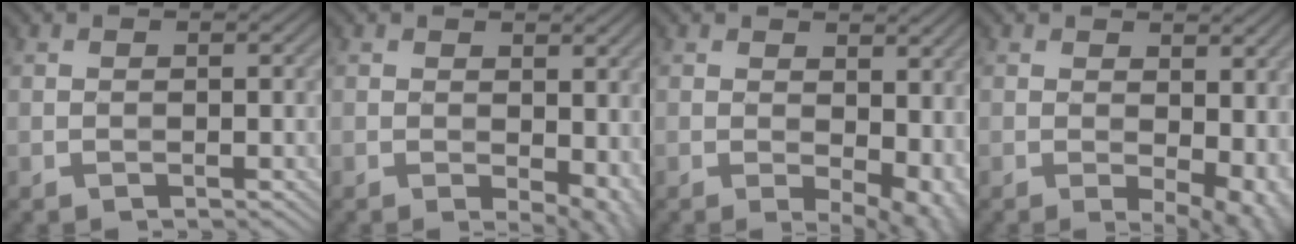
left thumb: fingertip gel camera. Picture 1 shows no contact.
{"total": 4.8, "force": [-0.2, 2.6, 4.0], "torque": [-0.051, -0.009, 0.005]}
{"total": 8.0, "force": [0.2, 4.6, 6.6], "torque": [-0.074, -0.009, 0.020]}
{"total": 7.3, "force": [0.1, 3.9, 6.1], "torque": [-0.068, -0.007, 0.014]}